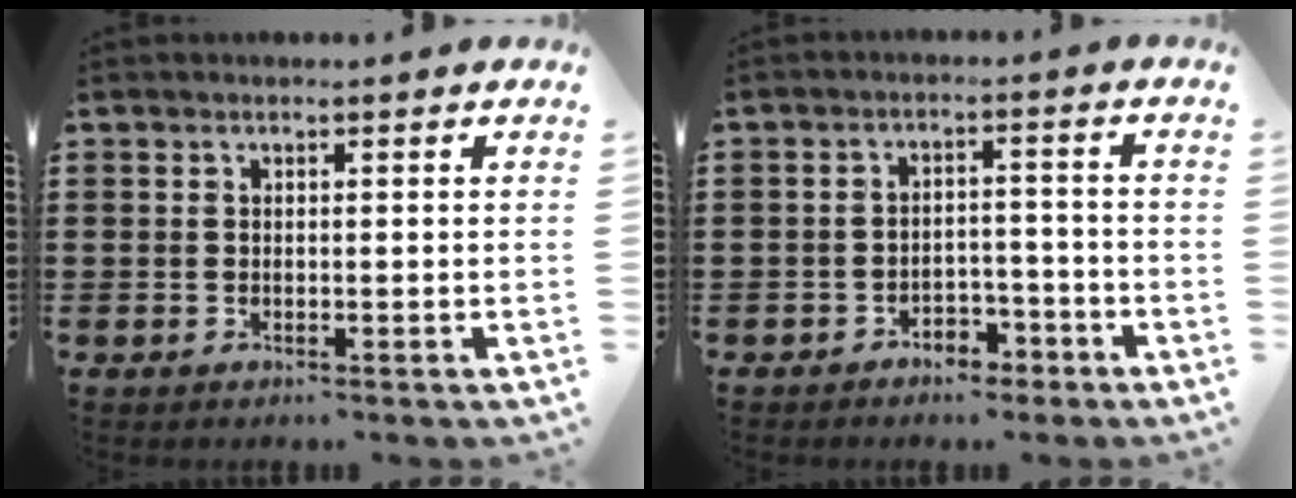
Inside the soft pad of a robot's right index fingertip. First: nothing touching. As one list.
[{"total": 3.3, "force": [-3.0, 1.3, 0.8], "torque": [-0.018, 0.006, -0.060]}]